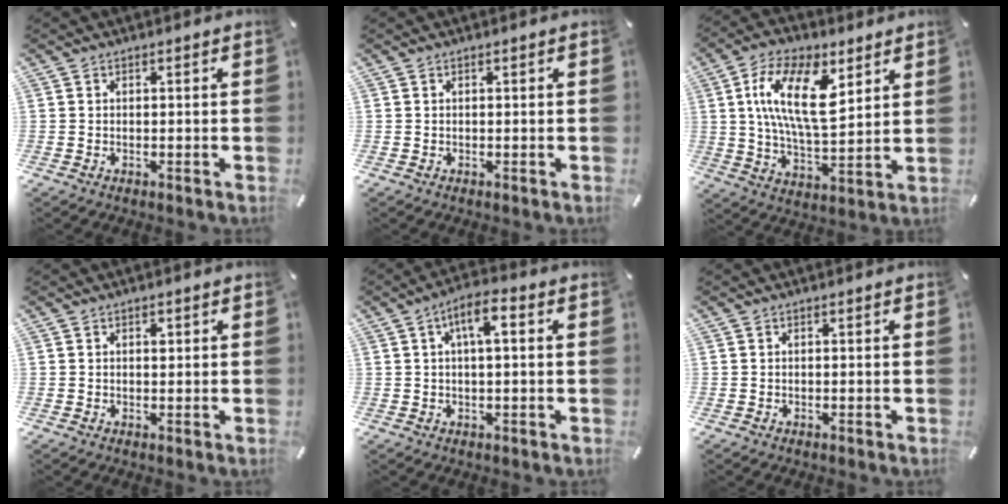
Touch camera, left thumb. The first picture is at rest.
{"total": 0.0}
{"total": 16.9, "force": [6.4, 7.9, 13.5], "torque": [-0.259, -0.004, 0.110]}
{"total": 1.1, "force": [0.4, 0.9, 0.6], "torque": [0.003, -0.004, 0.003]}
{"total": 6.4, "force": [1.1, 2.0, 6.0], "torque": [-0.098, 0.004, 0.015]}
{"total": 0.0}